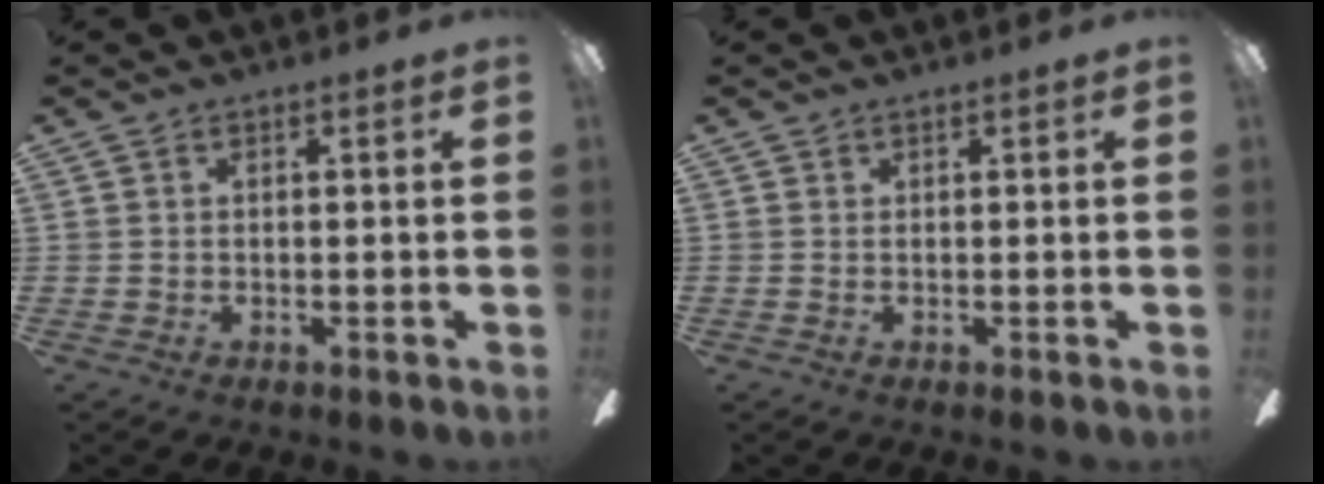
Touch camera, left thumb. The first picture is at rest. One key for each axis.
{"total": 0.0}